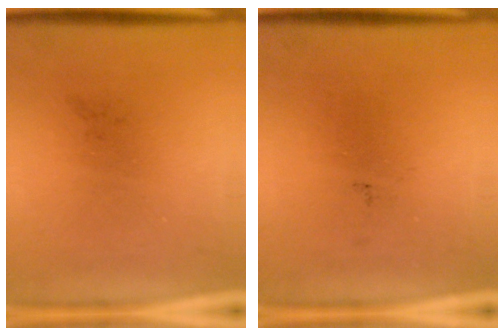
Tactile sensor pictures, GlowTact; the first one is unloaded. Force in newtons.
{"total": 0.0}